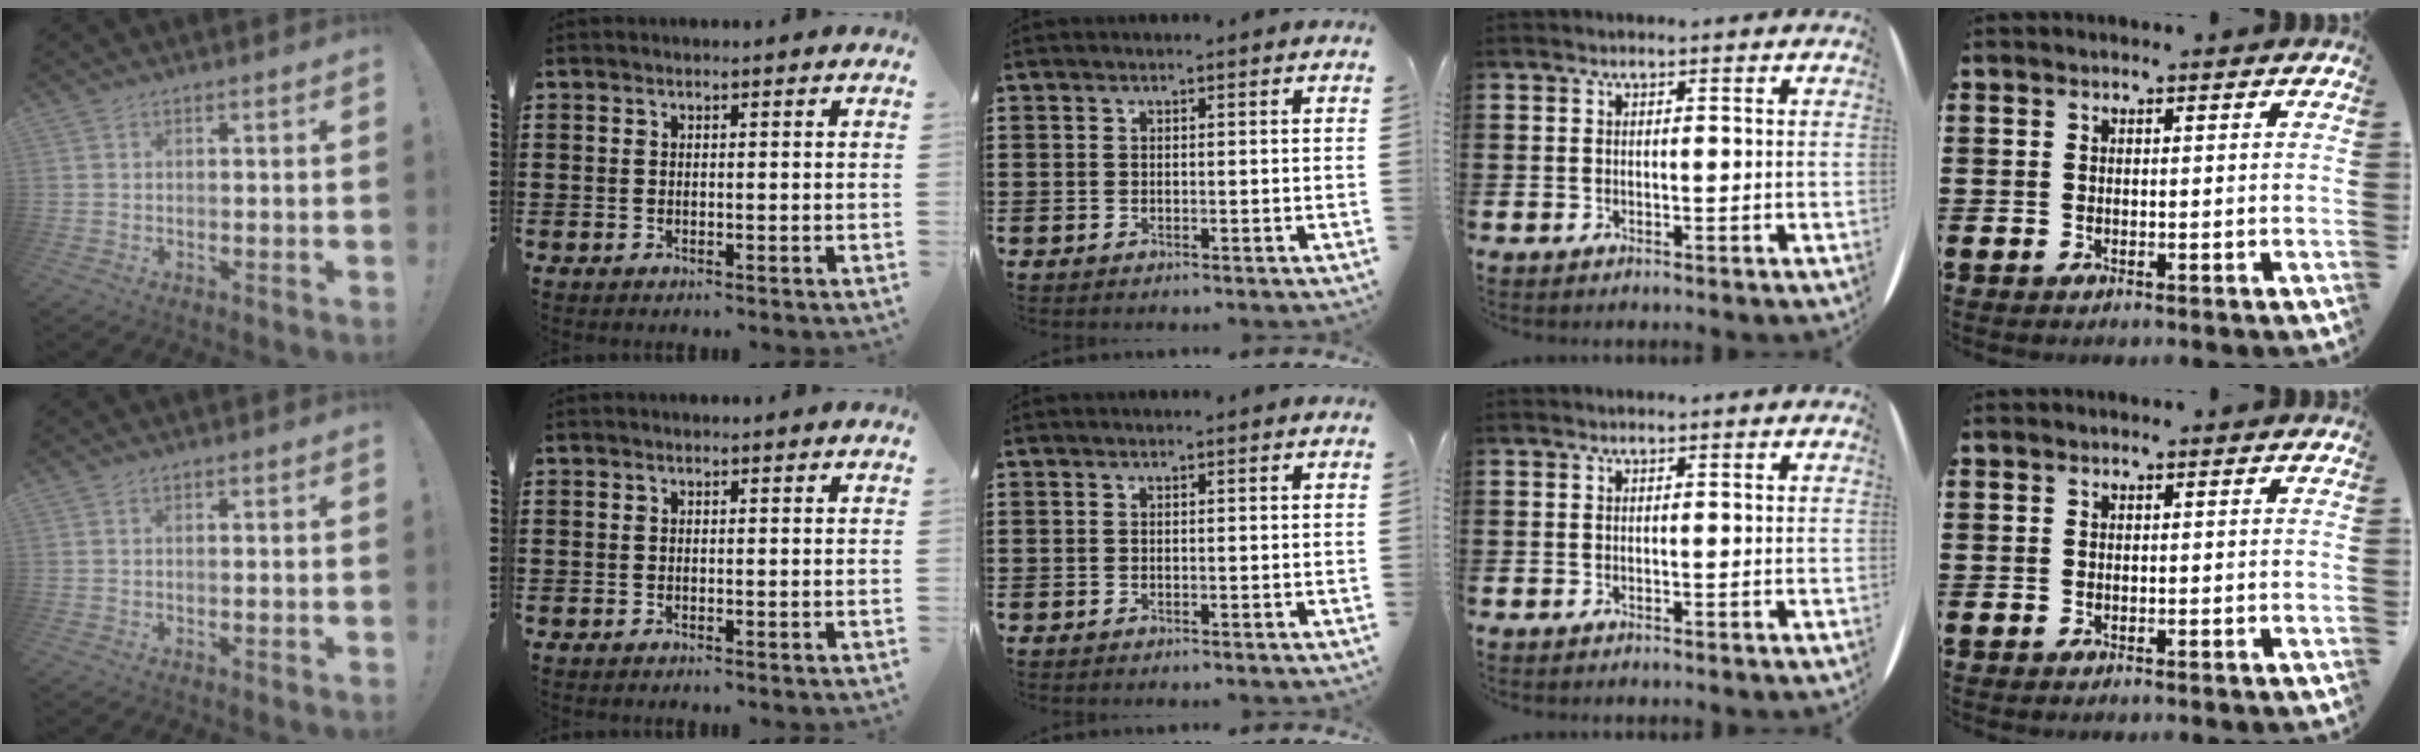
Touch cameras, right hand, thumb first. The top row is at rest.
{}